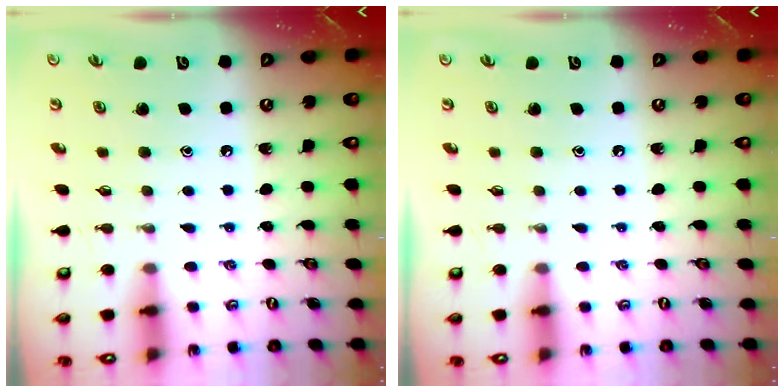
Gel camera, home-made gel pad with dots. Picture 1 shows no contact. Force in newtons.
{"total": 0.0}